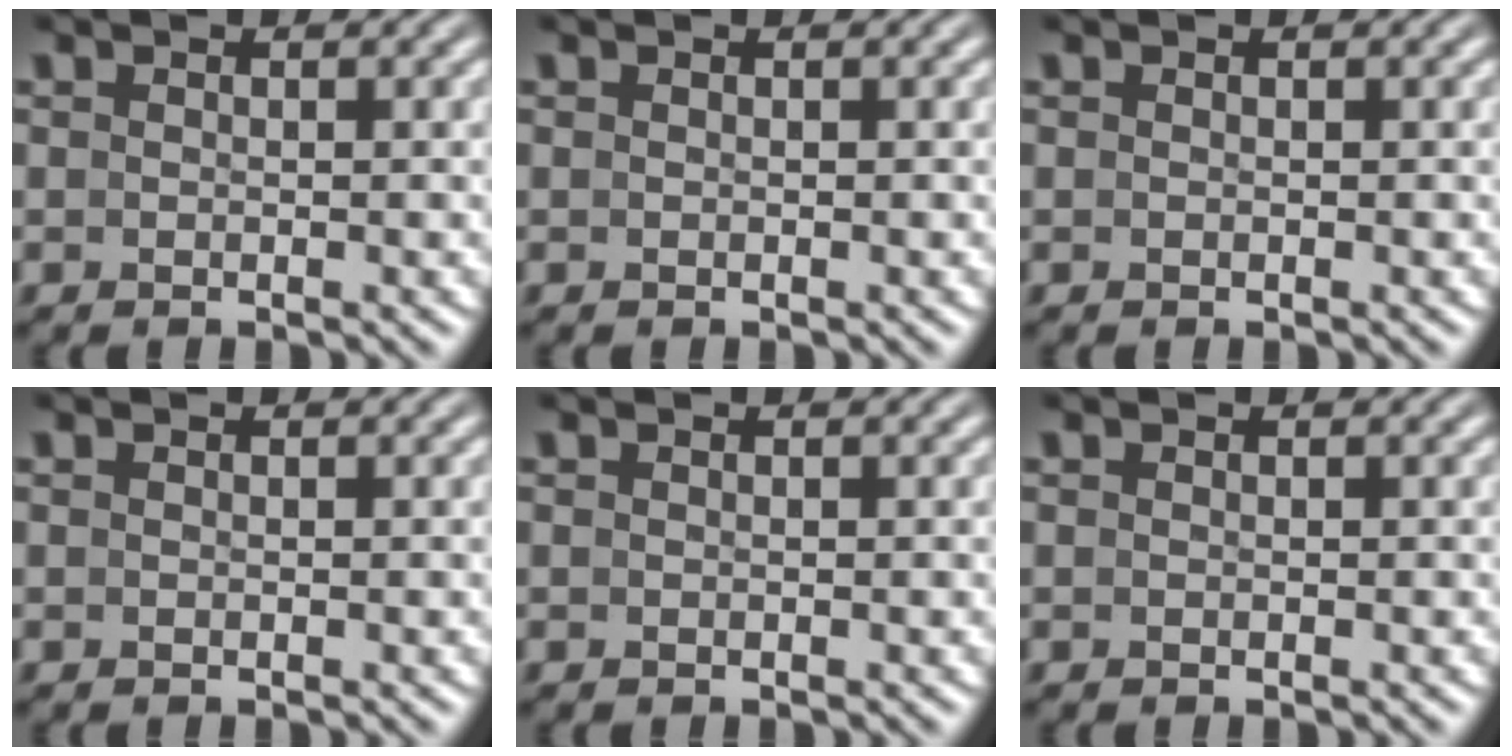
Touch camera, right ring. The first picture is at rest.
{"total": 0.0}
{"total": 0.0}
{"total": 0.0}
{"total": 0.0}
{"total": 0.0}